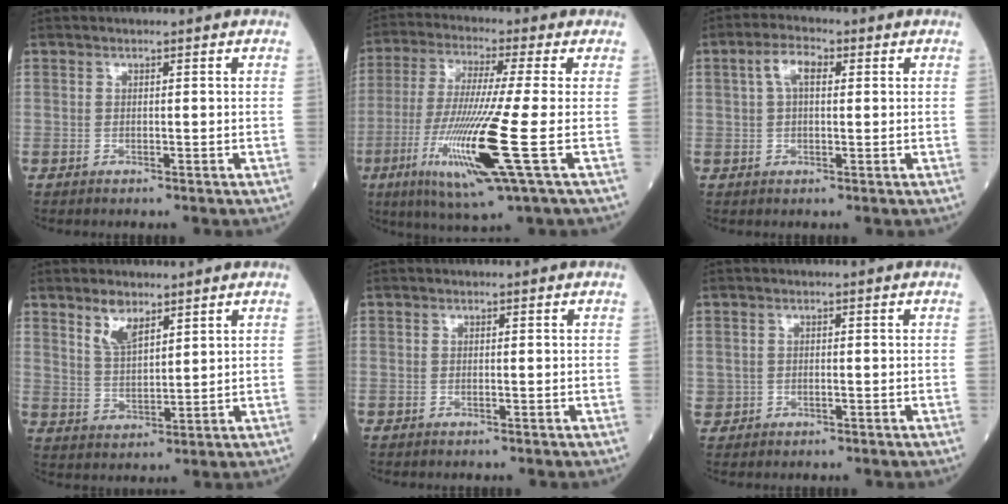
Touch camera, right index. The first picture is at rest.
{"total": 15.0, "force": [-4.5, -1.0, 14.3], "torque": [-0.300, -0.034, -0.089]}
{"total": 4.2, "force": [1.3, 1.8, 3.6], "torque": [-0.074, 0.020, 0.024]}
{"total": 5.0, "force": [3.4, 1.8, 3.1], "torque": [-0.066, -0.002, 0.072]}
{"total": 0.0}
{"total": 1.3, "force": [-0.2, 1.2, 0.6], "torque": [-0.012, 0.005, 0.002]}